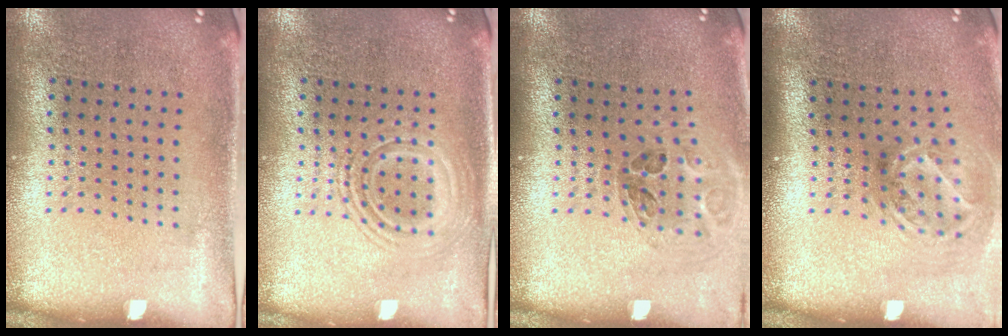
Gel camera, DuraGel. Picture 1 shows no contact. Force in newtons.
{"total": 2.8, "press": 2.7, "slide": 0.4}
{"total": 1.0, "press": 1.0, "slide": 0.1}
{"total": 1.9, "press": 1.3, "slide": 1.5}